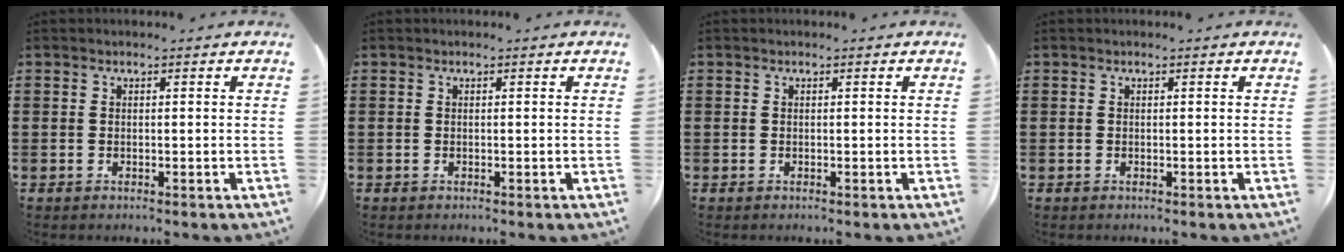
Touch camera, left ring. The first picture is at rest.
{"total": 0.0}
{"total": 0.0}
{"total": 0.0}